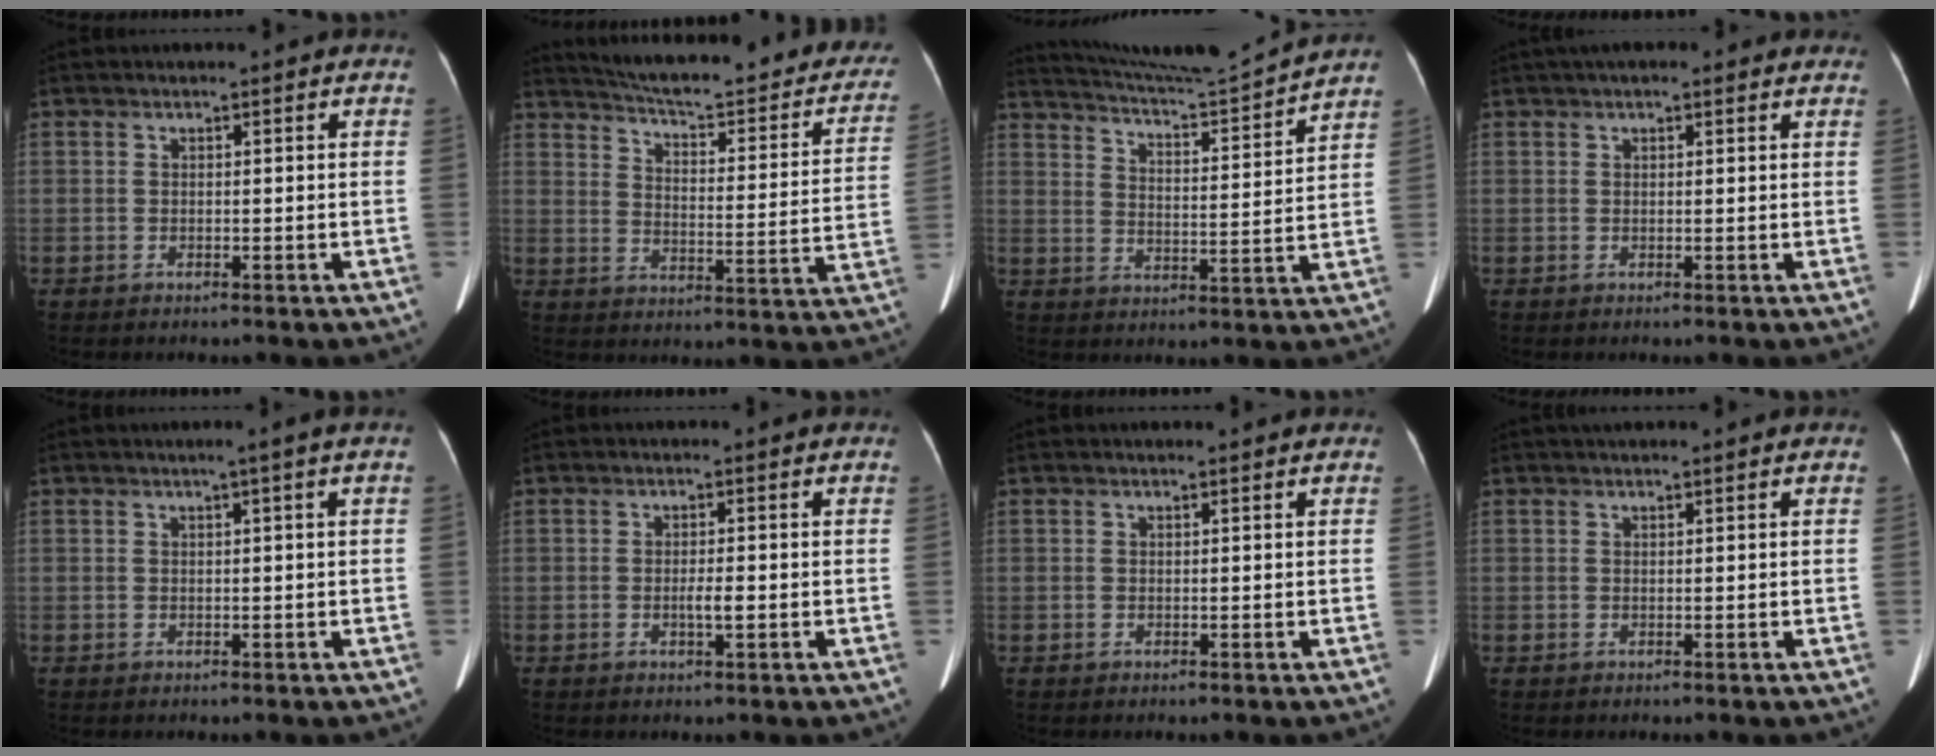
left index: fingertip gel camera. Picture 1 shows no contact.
{"total": 26.9, "force": [23.0, 5.6, 12.8], "torque": [-0.175, -0.039, 0.275]}
{"total": 12.9, "force": [12.4, -2.2, 2.5], "torque": [-0.054, -0.031, 0.190]}
{"total": 5.5, "force": [4.2, 1.7, 3.2], "torque": [-0.041, 0.036, 0.056]}
{"total": 1.3, "force": [0.5, -0.6, 1.0], "torque": [-0.021, -0.002, 0.016]}
{"total": 1.6, "force": [-0.3, 0.1, 1.5], "torque": [-0.029, -0.002, -0.005]}
{"total": 1.8, "force": [1.7, 0.3, 0.5], "torque": [-0.011, 0.011, 0.018]}
{"total": 3.4, "force": [3.0, 0.5, 1.6], "torque": [-0.017, 0.033, 0.041]}